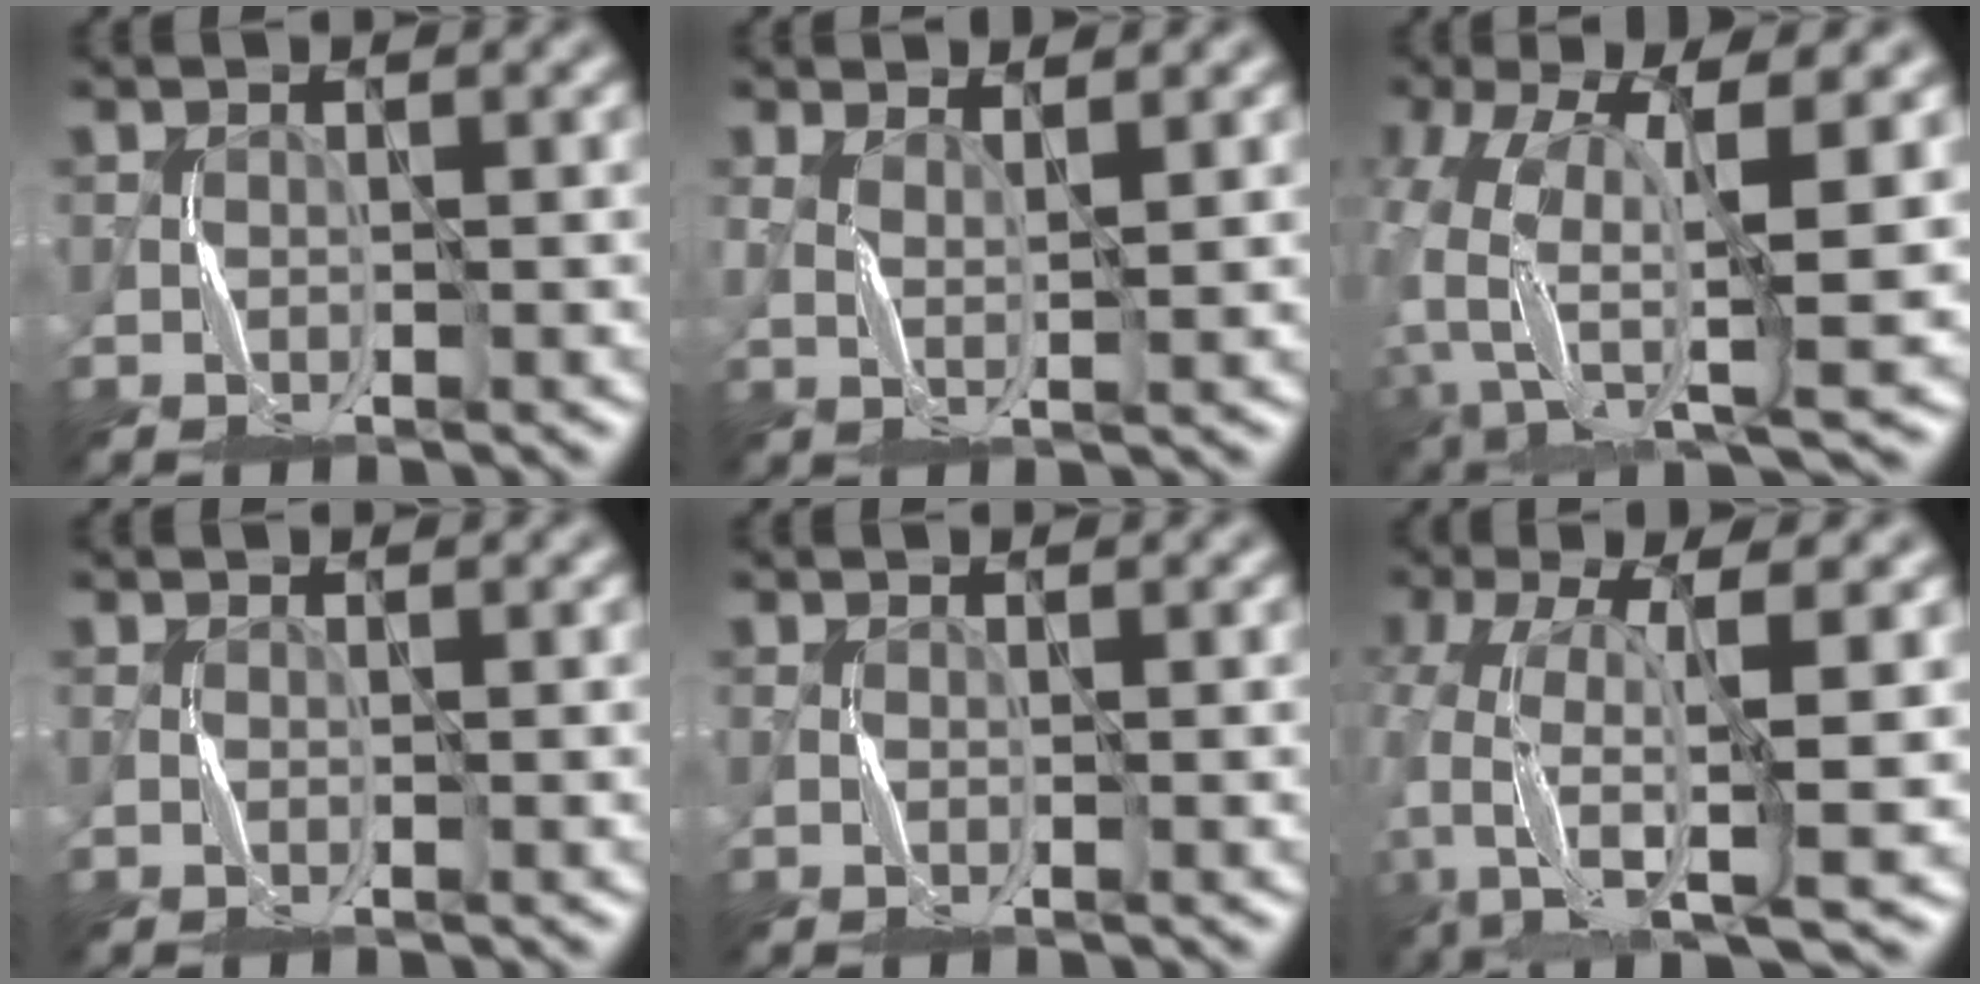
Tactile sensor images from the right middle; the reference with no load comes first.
{"total": 1.4, "force": [0.9, 0.3, 1.0], "torque": [-0.017, -0.005, 0.016]}
{"total": 11.5, "force": [-0.7, 5.3, 10.2], "torque": [-0.214, -0.007, -0.012]}
{"total": 0.0}
{"total": 0.0}
{"total": 9.5, "force": [-3.1, 3.3, 8.3], "torque": [-0.172, 0.002, -0.064]}